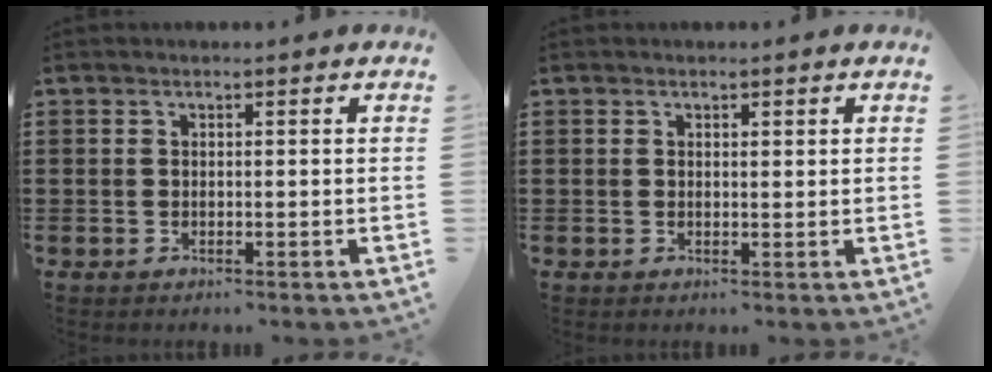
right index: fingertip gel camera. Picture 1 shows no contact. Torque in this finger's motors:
{"motor_torque": [-0.51, 0.82, 0.06, -0.01]}